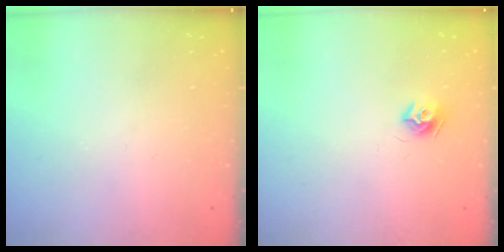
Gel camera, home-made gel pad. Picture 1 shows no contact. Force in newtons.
{"total": 7.6, "press": 7.6, "slide": 0.2}